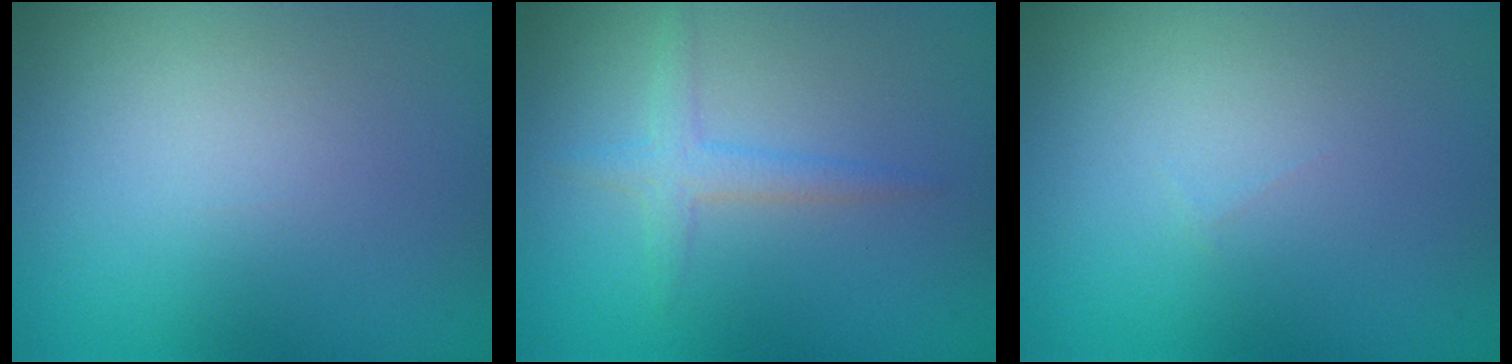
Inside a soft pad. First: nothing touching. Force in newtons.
{"total": 1.9, "press": 1.9, "slide": 0.1}
{"total": 0.0}